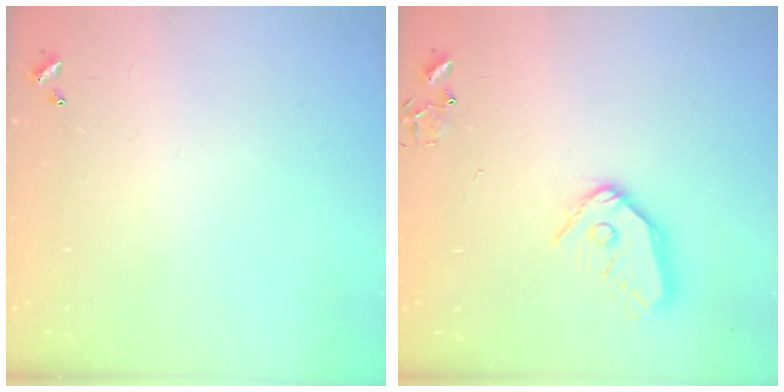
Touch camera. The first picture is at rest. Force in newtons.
{"total": 12.5, "press": 12.4, "slide": 1.6}